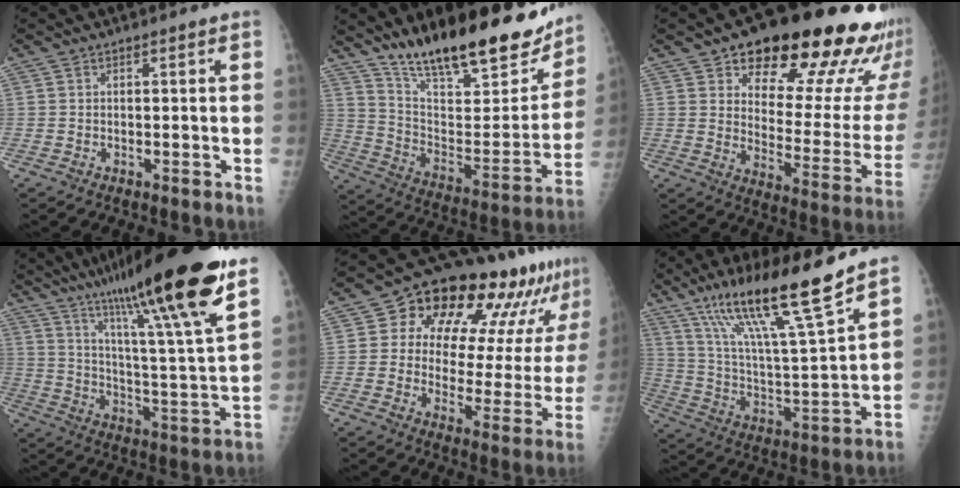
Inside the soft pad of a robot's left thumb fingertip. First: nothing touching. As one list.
[{"total": 27.3, "force": [20.5, 8.5, 15.9], "torque": [-0.207, -0.084, 0.317]}, {"total": 27.2, "force": [17.4, 10.4, 18.2], "torque": [-0.199, -0.074, 0.234]}, {"total": 27.1, "force": [18.2, 1.9, 19.9], "torque": [-0.308, -0.065, 0.294]}, {"total": 21.8, "force": [12.8, 10.6, 14.1], "torque": [-0.147, -0.027, 0.169]}, {"total": 19.8, "force": [13.6, 1.2, 14.2], "torque": [-0.228, -0.065, 0.245]}]